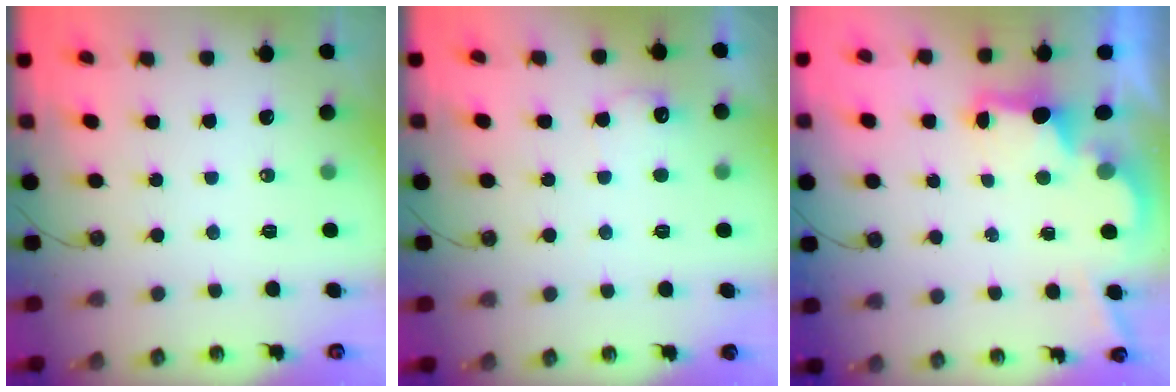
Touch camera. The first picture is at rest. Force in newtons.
{"total": 6.9, "press": 6.8, "slide": 1.3}
{"total": 2.6, "press": 2.5, "slide": 0.7}